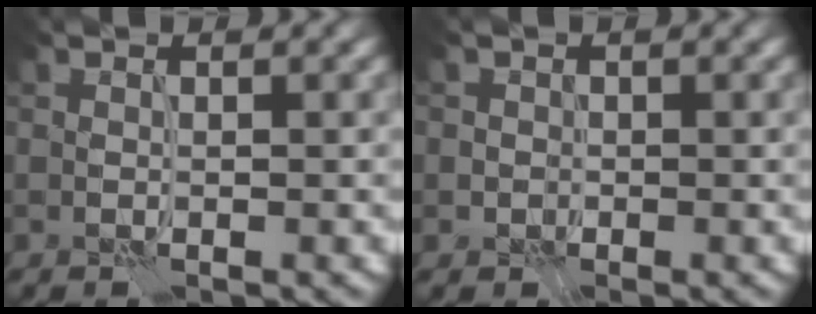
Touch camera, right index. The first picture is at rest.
{"total": 1.2, "force": [0.0, 1.2, 0.0], "torque": [0.006, -0.003, 0.000]}